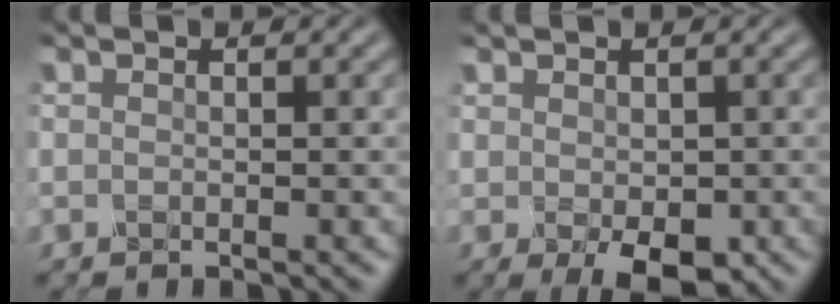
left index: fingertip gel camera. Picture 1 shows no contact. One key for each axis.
{"total": 3.0, "fx": -1.0, "fy": 1.6, "fz": 2.3, "tx": -0.039, "ty": -0.011, "tz": -0.007}